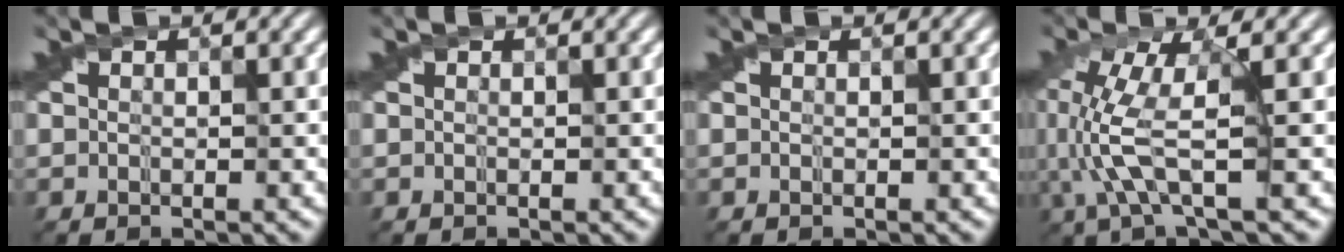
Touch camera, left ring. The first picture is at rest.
{"total": 0.0}
{"total": 0.0}
{"total": 5.7, "force": [-0.7, 1.2, 5.5], "torque": [-0.146, -0.002, -0.009]}